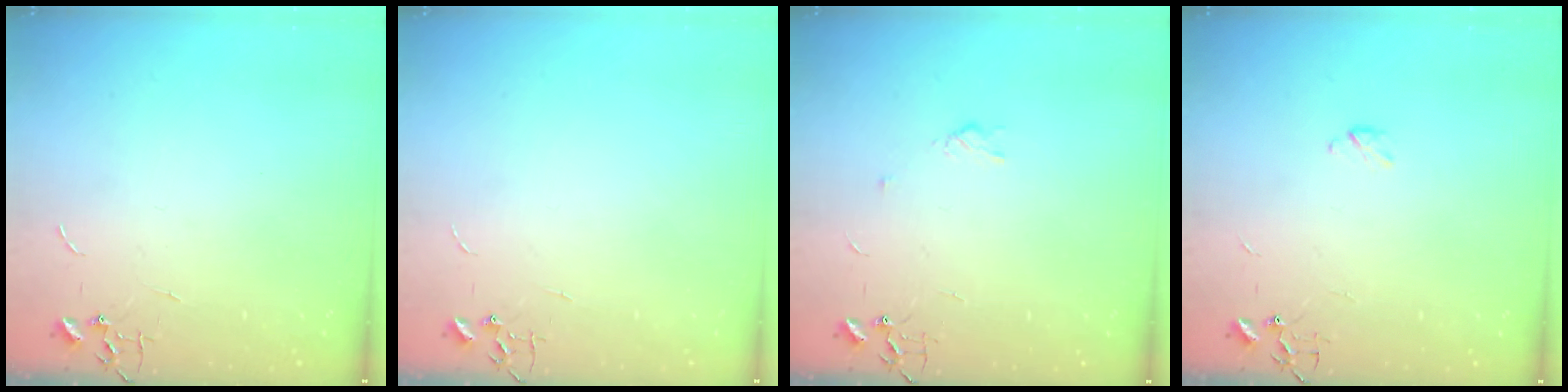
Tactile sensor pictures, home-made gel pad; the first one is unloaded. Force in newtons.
{"total": 0.0}
{"total": 2.9, "press": 2.9, "slide": 0.5}
{"total": 2.9, "press": 2.9, "slide": 0.5}